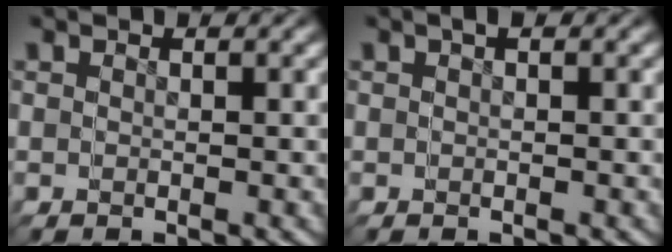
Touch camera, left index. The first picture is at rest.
{"total": 0.6, "force": [-0.1, -0.5, 0.2], "torque": [-0.005, 0.006, -0.003]}